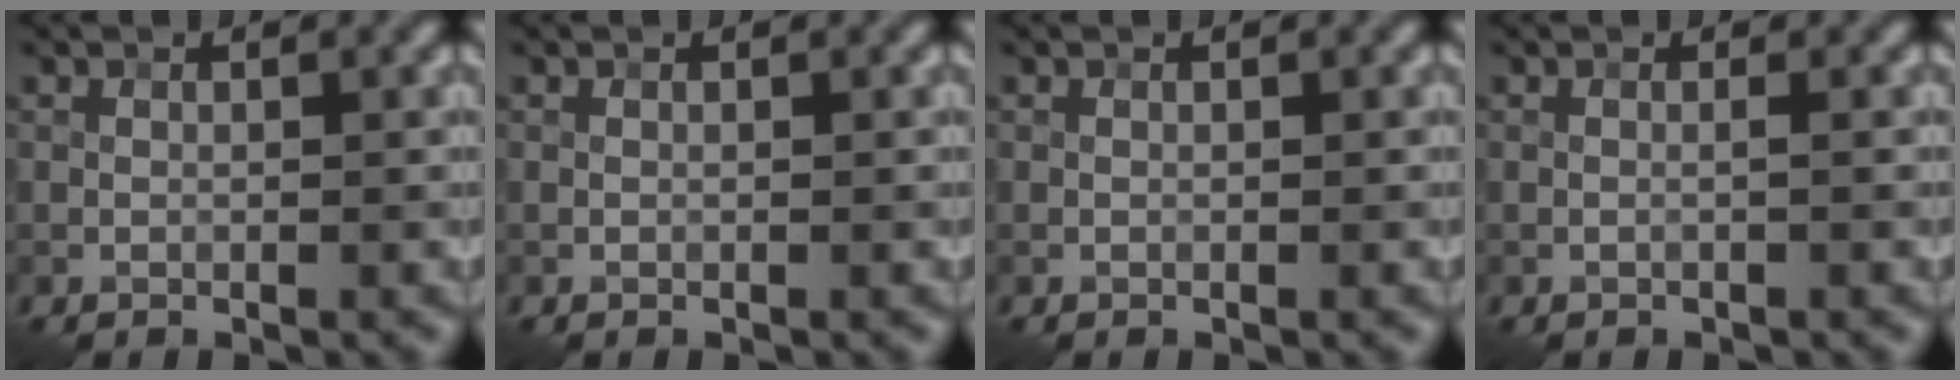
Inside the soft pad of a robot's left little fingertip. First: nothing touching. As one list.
[{"total": 0.0}, {"total": 0.0}, {"total": 0.6, "force": [0.0, 0.1, 0.6], "torque": [-0.010, -0.003, -0.008]}]